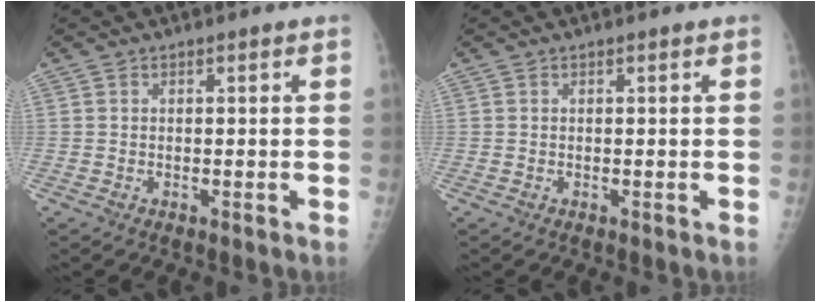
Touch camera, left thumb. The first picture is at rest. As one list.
[{"total": 0.0}]